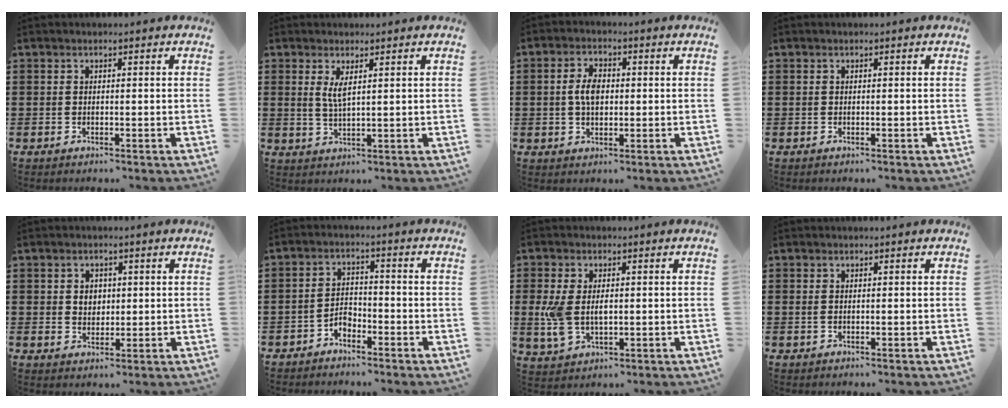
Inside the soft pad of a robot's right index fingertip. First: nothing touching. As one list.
[{"total": 2.9, "force": [1.3, 0.6, 2.5], "torque": [-0.053, 0.001, 0.022]}, {"total": 4.4, "force": [0.2, 2.5, 3.6], "torque": [-0.073, 0.010, 0.002]}, {"total": 0.0}, {"total": 2.4, "force": [0.5, 2.0, 1.3], "torque": [-0.032, 0.008, 0.007]}, {"total": 2.6, "force": [-2.1, 1.4, 0.8], "torque": [-0.021, 0.008, -0.045]}, {"total": 5.4, "force": [0.3, 3.3, 4.2], "torque": [-0.105, 0.004, 0.000]}, {"total": 0.6, "force": [0.2, 0.3, 0.4], "torque": [-0.010, 0.003, 0.003]}]